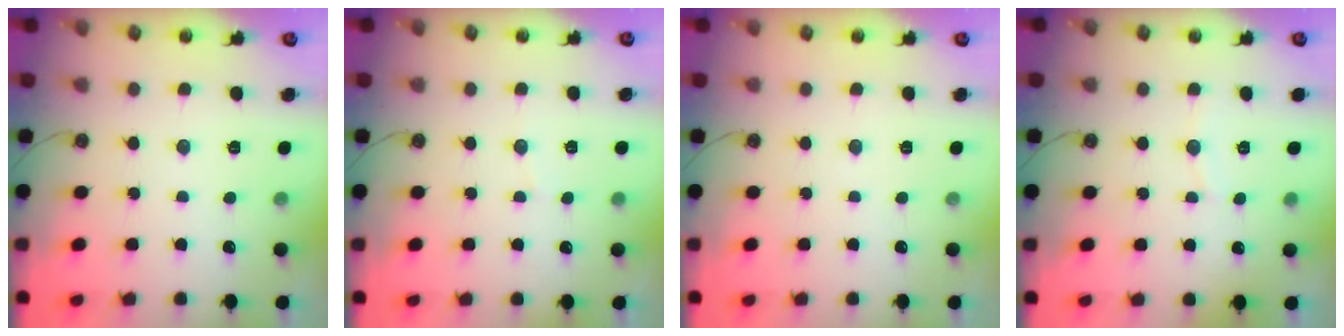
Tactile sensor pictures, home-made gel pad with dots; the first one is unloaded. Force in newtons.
{"total": 3.0, "press": 2.9, "slide": 0.3}
{"total": 0.0}
{"total": 2.8, "press": 2.8, "slide": 0.3}